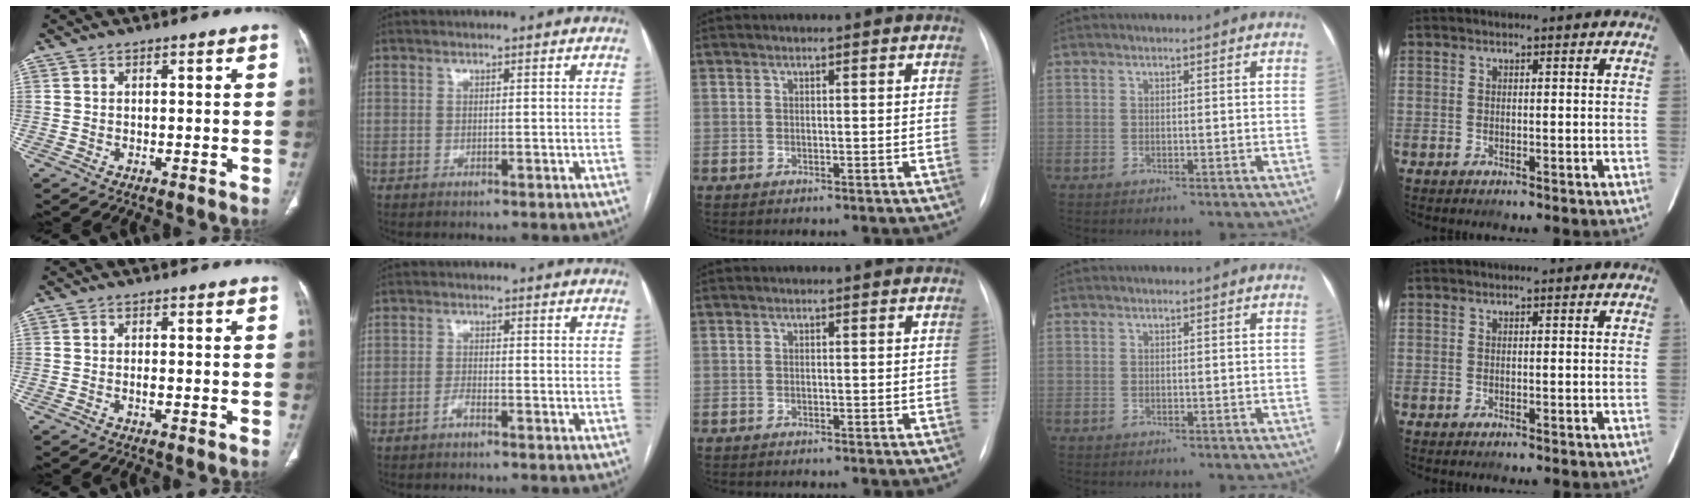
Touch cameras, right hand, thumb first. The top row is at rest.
{"thumb": {"total": 0.9, "force": [-0.2, 0.3, 0.8], "torque": [-0.016, -0.001, -0.004]}, "index": {"total": 1.4, "force": [-1.0, 0.3, 0.8], "torque": [-0.015, 0.001, -0.020]}}